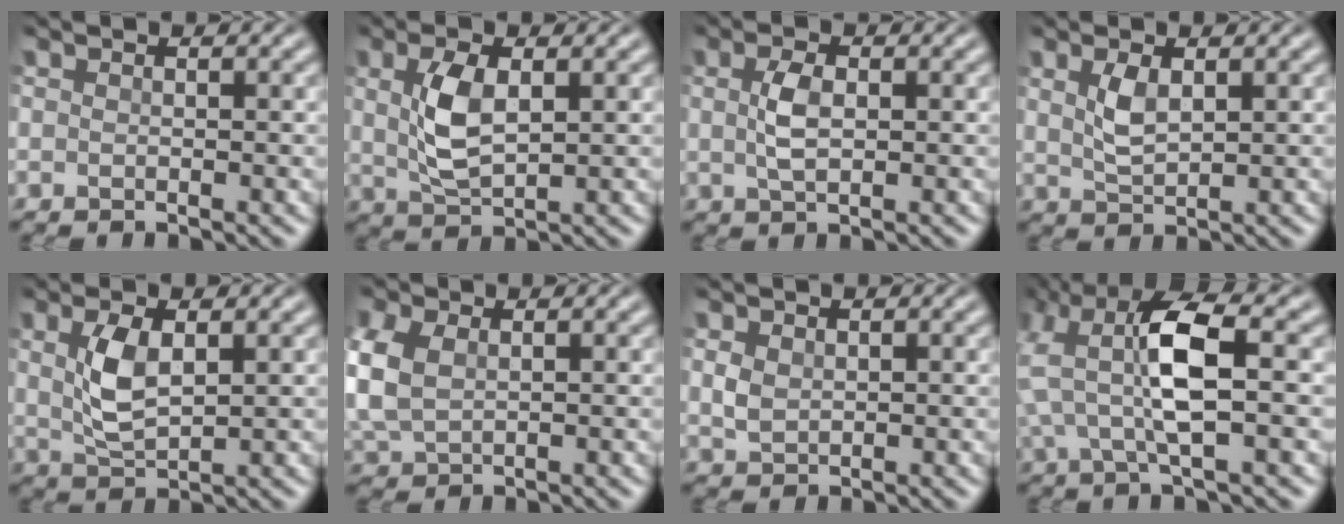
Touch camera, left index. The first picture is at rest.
{"total": 4.1, "force": [0.6, 1.8, 3.7], "torque": [-0.082, 0.004, 0.016]}
{"total": 2.6, "force": [0.2, 1.3, 2.3], "torque": [-0.051, 0.003, 0.004]}
{"total": 2.2, "force": [0.7, 0.9, 1.9], "torque": [-0.044, 0.001, 0.019]}
{"total": 3.6, "force": [0.7, 1.4, 3.2], "torque": [-0.074, 0.002, 0.018]}
{"total": 6.4, "force": [-0.1, 4.8, 4.2], "torque": [-0.119, 0.005, 0.003]}
{"total": 1.6, "force": [0.2, 1.2, 1.0], "torque": [-0.024, -0.001, 0.004]}
{"total": 7.9, "force": [0.7, 3.1, 7.3], "torque": [-0.154, 0.018, 0.007]}